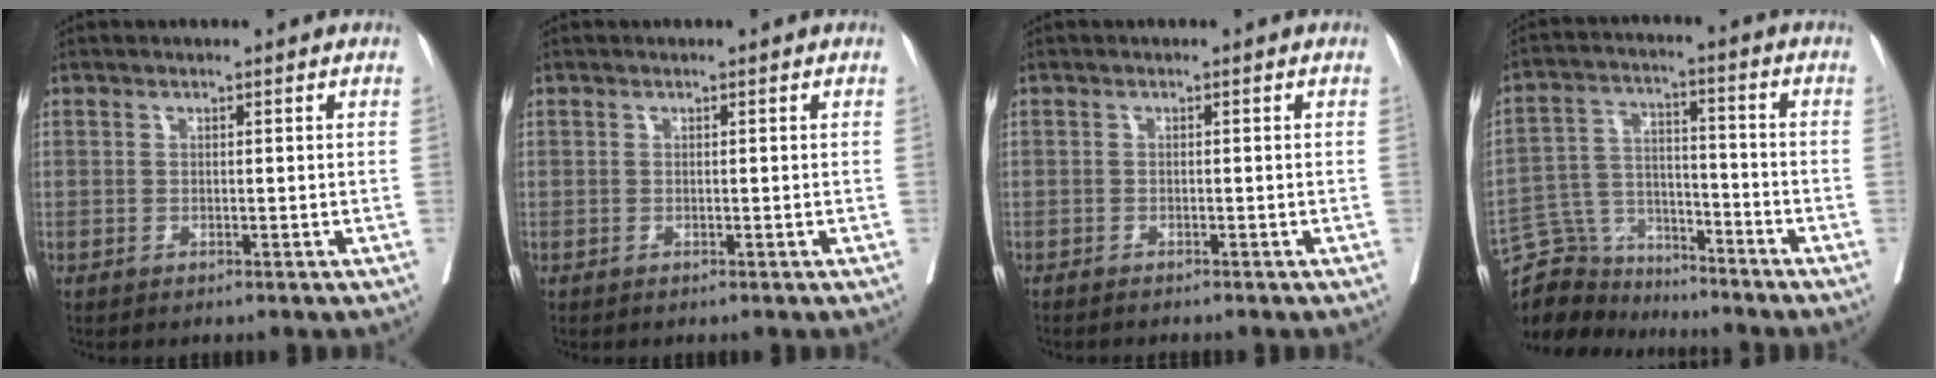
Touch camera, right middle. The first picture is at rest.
{"total": 0.0}
{"total": 1.2, "force": [-1.2, 0.0, 0.4], "torque": [-0.009, -0.002, -0.017]}
{"total": 10.1, "force": [-9.5, 3.6, 0.0], "torque": [-0.006, 0.044, -0.173]}